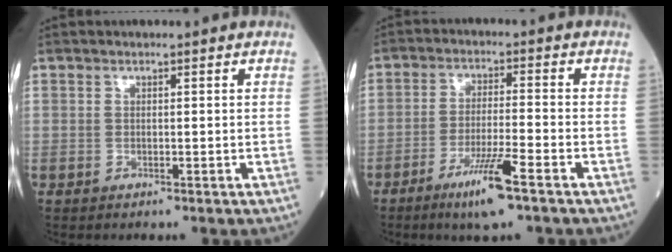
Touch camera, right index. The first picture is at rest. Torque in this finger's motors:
{"motor_torque": [1.47, -0.67, 0.76, 0.21]}